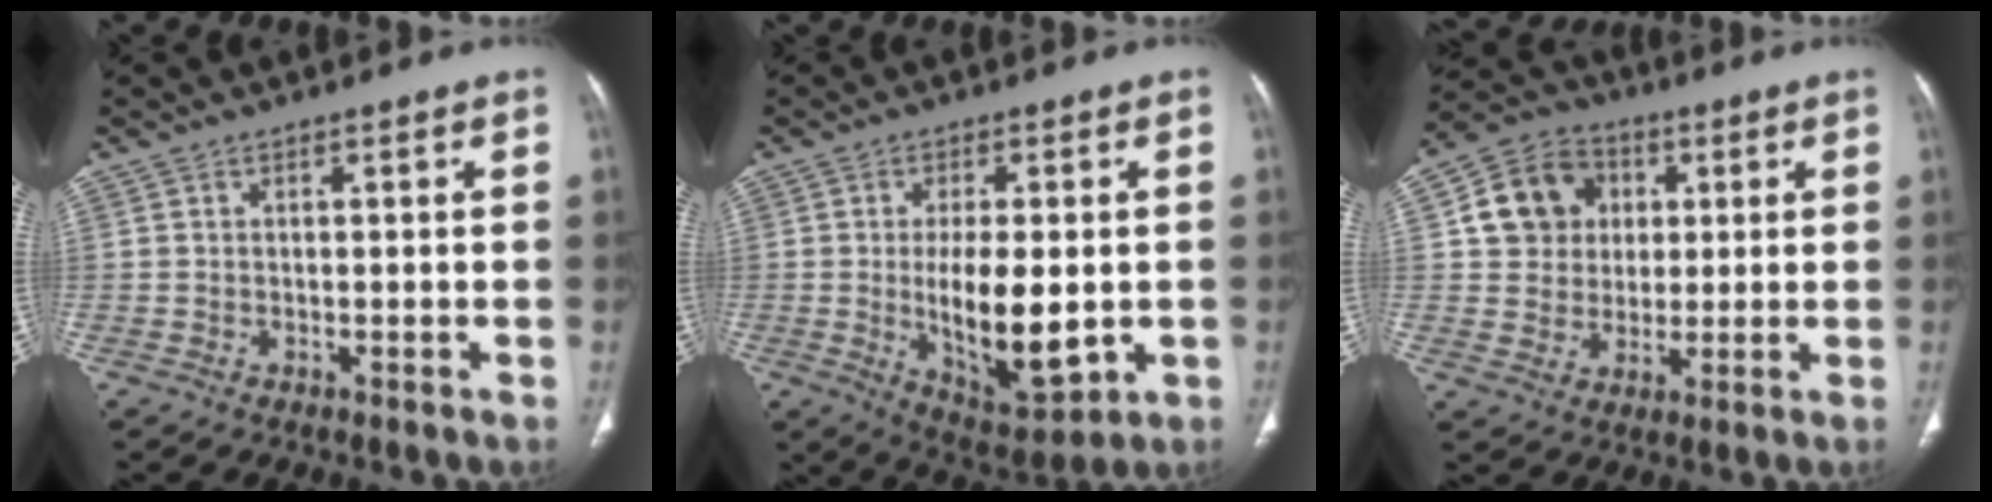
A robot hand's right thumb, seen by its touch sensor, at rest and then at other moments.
{"total": 14.5, "force": [-1.5, 6.5, 12.9], "torque": [-0.190, -0.018, -0.009]}
{"total": 12.2, "force": [2.7, 10.8, 5.1], "torque": [-0.063, 0.005, 0.042]}